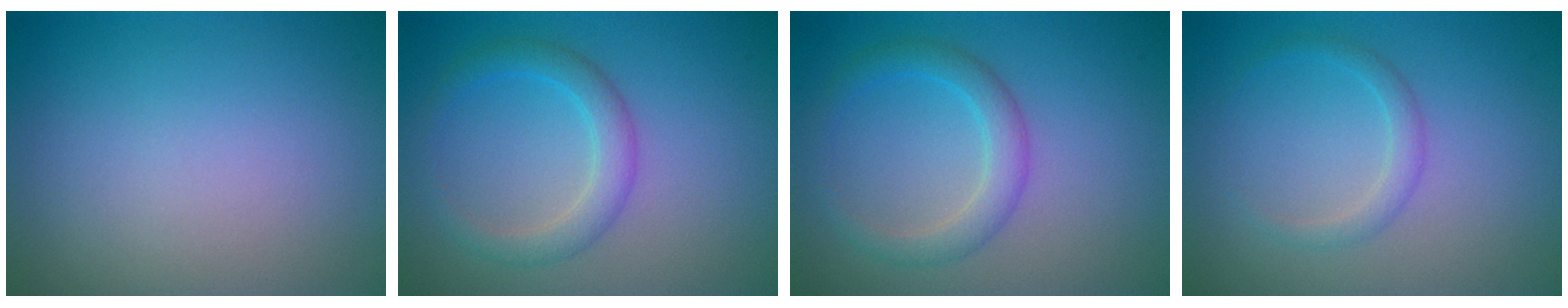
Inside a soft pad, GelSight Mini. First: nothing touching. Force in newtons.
{"total": 2.8, "press": 2.8, "slide": 0.0}
{"total": 2.7, "press": 2.7, "slide": 0.1}
{"total": 1.5, "press": 1.5, "slide": 0.1}